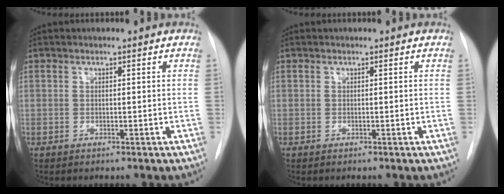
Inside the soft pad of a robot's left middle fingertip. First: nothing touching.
{"total": 0.0}